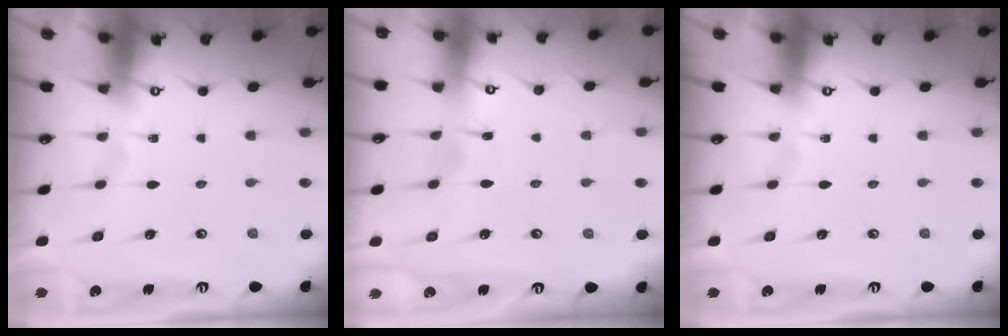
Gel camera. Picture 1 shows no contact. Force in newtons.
{"total": 3.3, "press": 3.3, "slide": 0.3}
{"total": 0.0}